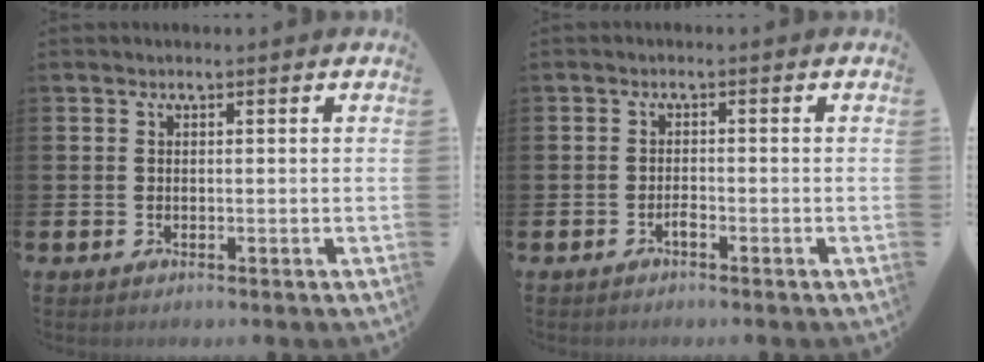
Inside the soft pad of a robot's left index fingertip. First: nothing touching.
{"total": 1.0, "force": [-0.8, 0.2, 0.5], "torque": [-0.013, -0.004, -0.015]}